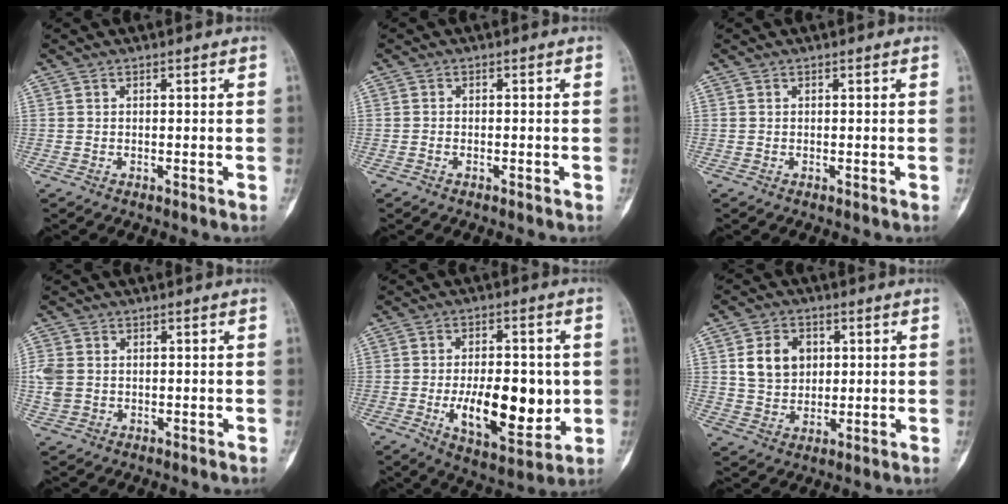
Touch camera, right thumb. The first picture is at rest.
{"total": 0.6, "force": [-0.4, 0.3, 0.3], "torque": [-0.005, 0.004, -0.009]}
{"total": 0.0}
{"total": 4.7, "force": [0.3, 3.7, 2.9], "torque": [-0.074, 0.005, 0.010]}
{"total": 16.2, "force": [-2.1, 7.7, 14.0], "torque": [-0.186, -0.013, -0.022]}
{"total": 8.8, "force": [2.2, 6.9, 5.0], "torque": [-0.060, -0.007, 0.042]}